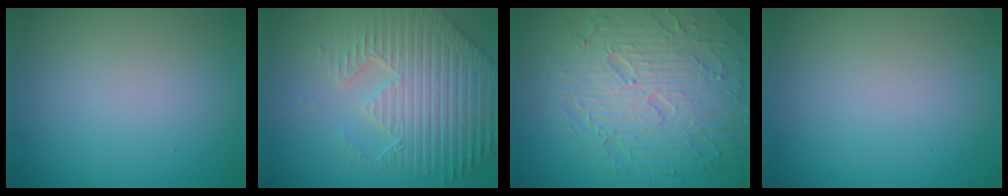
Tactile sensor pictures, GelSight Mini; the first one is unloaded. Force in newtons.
{"total": 7.8, "press": 5.8, "slide": 5.2}
{"total": 9.2, "press": 6.3, "slide": 6.7}
{"total": 0.0}